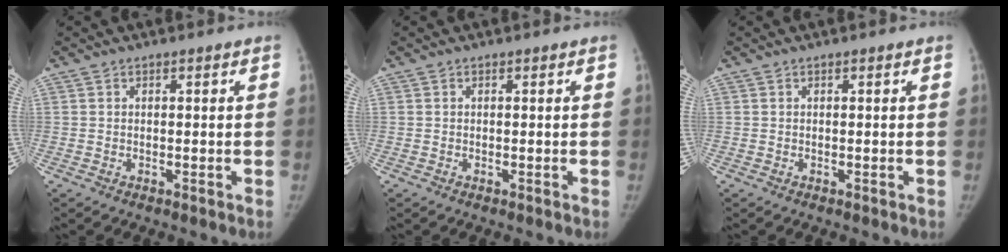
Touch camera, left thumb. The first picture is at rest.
{"total": 0.0}
{"total": 0.0}